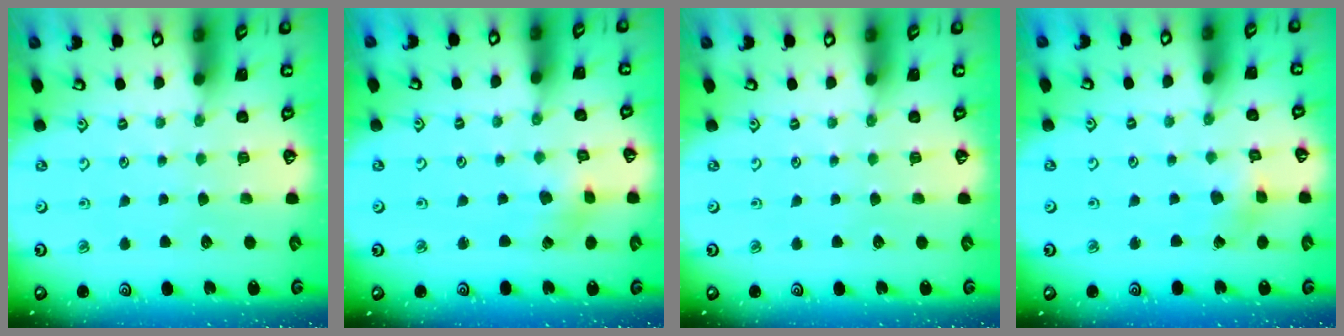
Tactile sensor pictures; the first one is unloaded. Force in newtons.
{"total": 2.7, "press": 2.7, "slide": 0.4}
{"total": 0.0}
{"total": 2.2, "press": 2.2, "slide": 0.2}